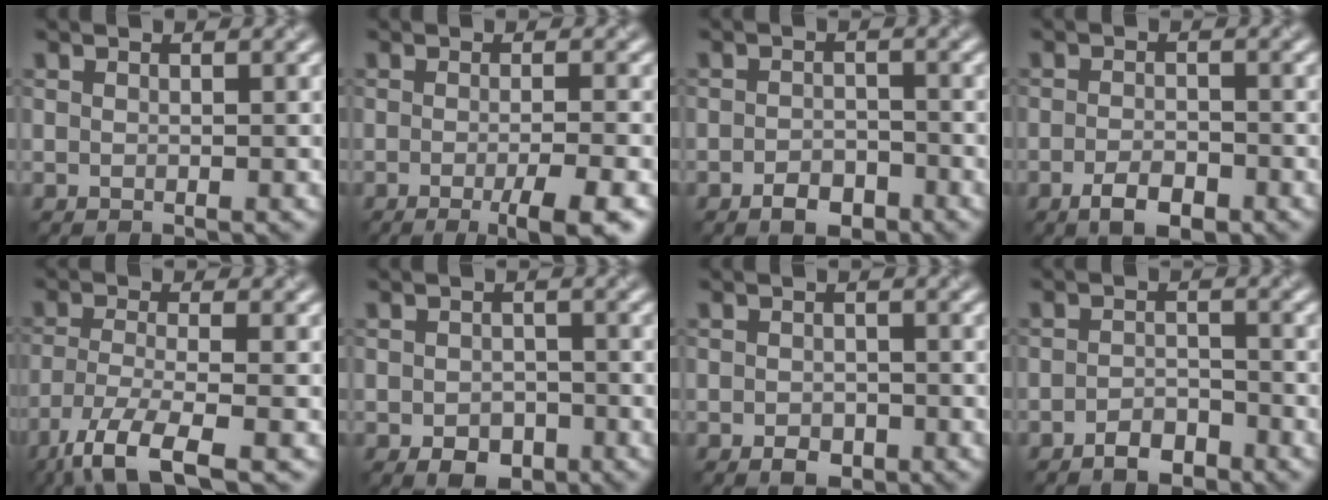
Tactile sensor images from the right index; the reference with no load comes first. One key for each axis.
{"total": 4.1, "fx": -1.8, "fy": 0.8, "fz": 3.6, "tx": -0.052, "ty": -0.005, "tz": -0.030}
{"total": 2.4, "fx": -1.5, "fy": 1.4, "fz": 1.2, "tx": -0.014, "ty": 0.004, "tz": -0.030}
{"total": 2.9, "fx": -1.5, "fy": 1.3, "fz": 2.0, "tx": -0.035, "ty": 0.000, "tz": -0.030}
{"total": 6.1, "fx": -4.1, "fy": 1.3, "fz": 4.3, "tx": -0.086, "ty": -0.011, "tz": -0.086}
{"total": 2.8, "fx": -1.3, "fy": 2.0, "fz": 1.5, "tx": -0.019, "ty": -0.006, "tz": -0.023}
{"total": 1.7, "fx": -0.9, "fy": 1.2, "fz": 0.9, "tx": -0.010, "ty": -0.002, "tz": -0.019}
{"total": 2.3, "fx": -1.7, "fy": 1.1, "fz": 1.1, "tx": -0.014, "ty": 0.007, "tz": -0.035}